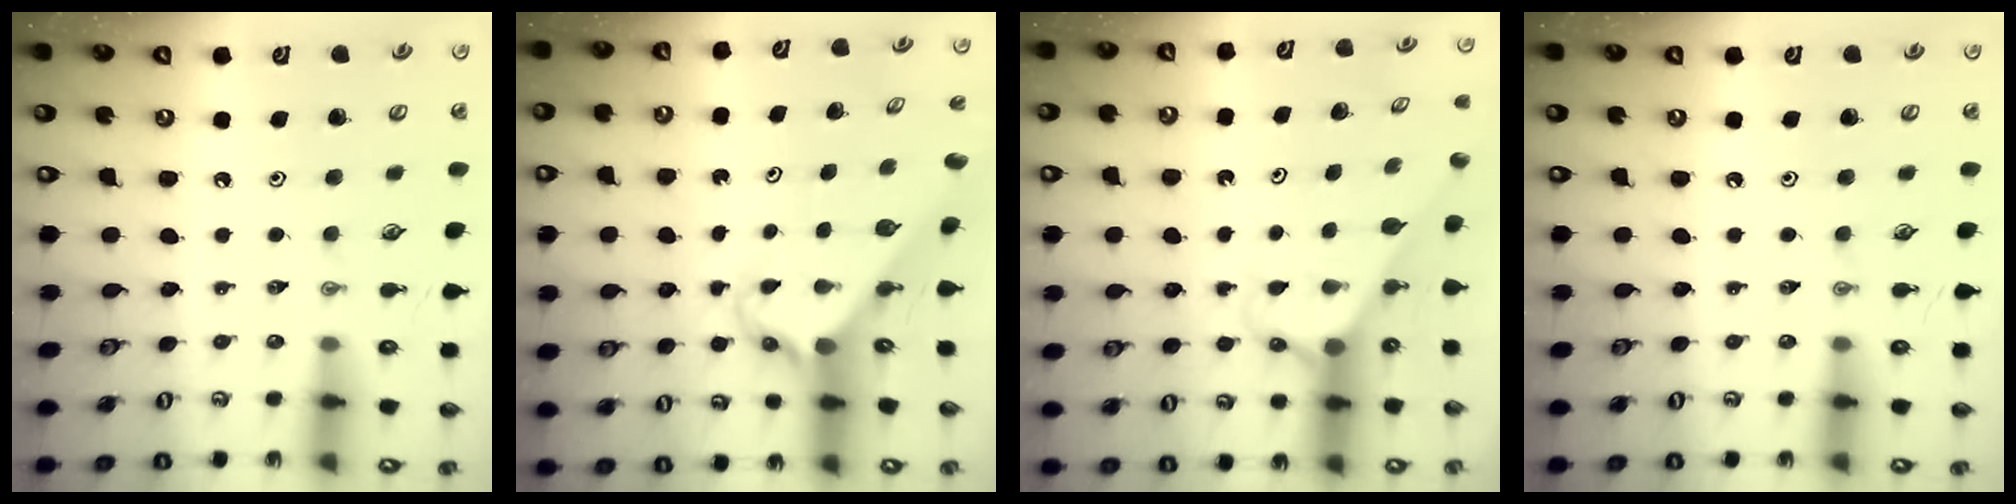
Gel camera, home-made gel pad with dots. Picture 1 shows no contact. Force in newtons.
{"total": 2.7, "press": 2.7, "slide": 0.2}
{"total": 2.7, "press": 2.7, "slide": 0.2}
{"total": 0.0}